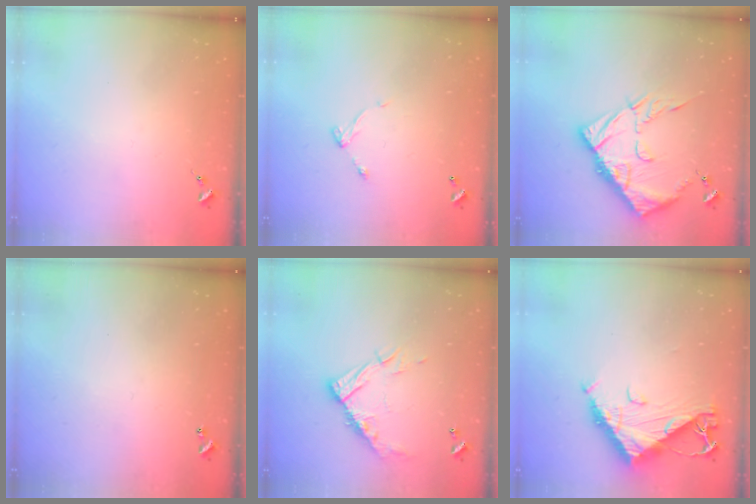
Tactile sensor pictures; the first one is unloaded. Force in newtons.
{"total": 5.7, "press": 5.7, "slide": 0.5}
{"total": 15.6, "press": 15.5, "slide": 1.4}
{"total": 1.0, "press": 1.0, "slide": 0.2}
{"total": 13.1, "press": 13.1, "slide": 1.1}
{"total": 10.6, "press": 10.5, "slide": 1.1}